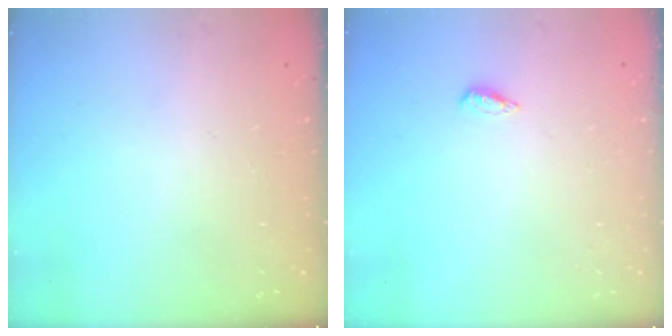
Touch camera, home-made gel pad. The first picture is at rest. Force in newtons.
{"total": 2.7, "press": 2.7, "slide": 0.5}